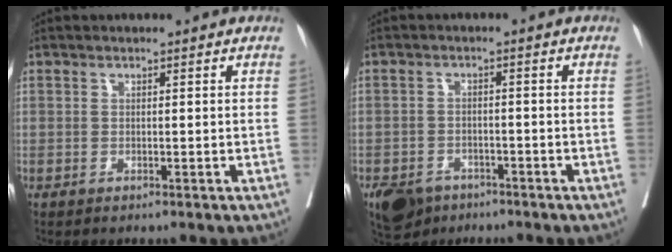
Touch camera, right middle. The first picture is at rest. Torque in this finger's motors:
{"motor_torque": [1.13, -1.01, 0.78, 0.19]}